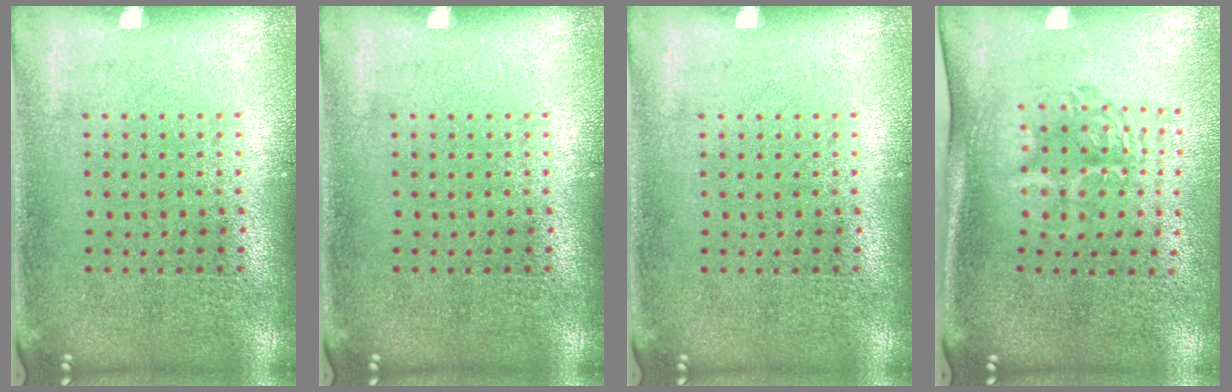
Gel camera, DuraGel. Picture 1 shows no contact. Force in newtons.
{"total": 0.0}
{"total": 0.0}
{"total": 1.7, "press": 1.3, "slide": 1.1}